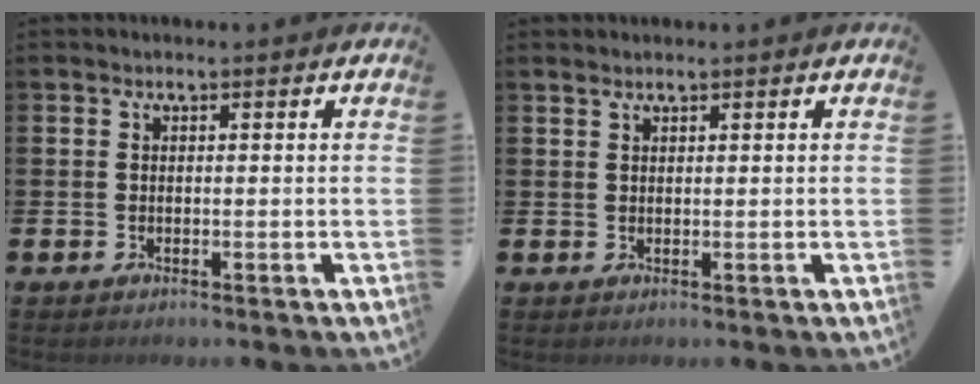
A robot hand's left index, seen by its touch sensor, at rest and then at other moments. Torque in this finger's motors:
{"motor_torque": [1.04, -1.09, 0.23, 0.01]}